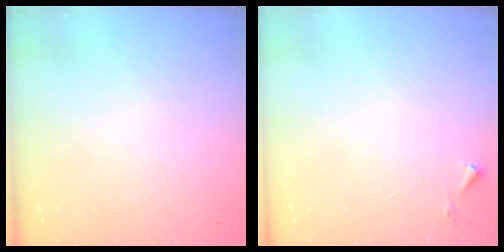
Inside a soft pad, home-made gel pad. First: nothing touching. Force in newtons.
{"total": 3.1, "press": 3.0, "slide": 0.3}